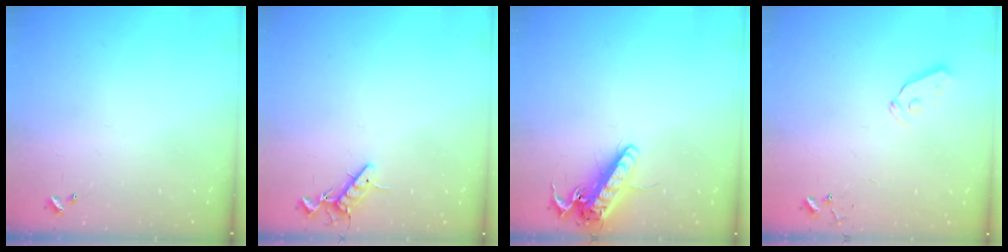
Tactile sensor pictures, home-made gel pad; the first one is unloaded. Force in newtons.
{"total": 8.6, "press": 8.5, "slide": 1.3}
{"total": 14.6, "press": 14.4, "slide": 2.4}
{"total": 4.9, "press": 4.8, "slide": 0.8}